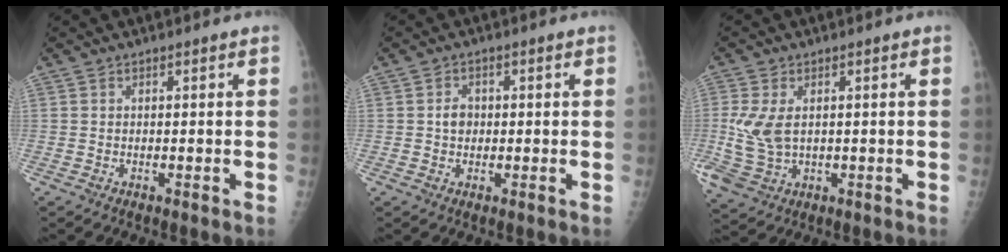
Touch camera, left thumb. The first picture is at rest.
{"total": 2.4, "force": [-0.1, 2.1, 1.2], "torque": [-0.009, 0.006, -0.004]}
{"total": 7.3, "force": [0.4, 4.8, 5.5], "torque": [-0.129, -0.006, 0.020]}